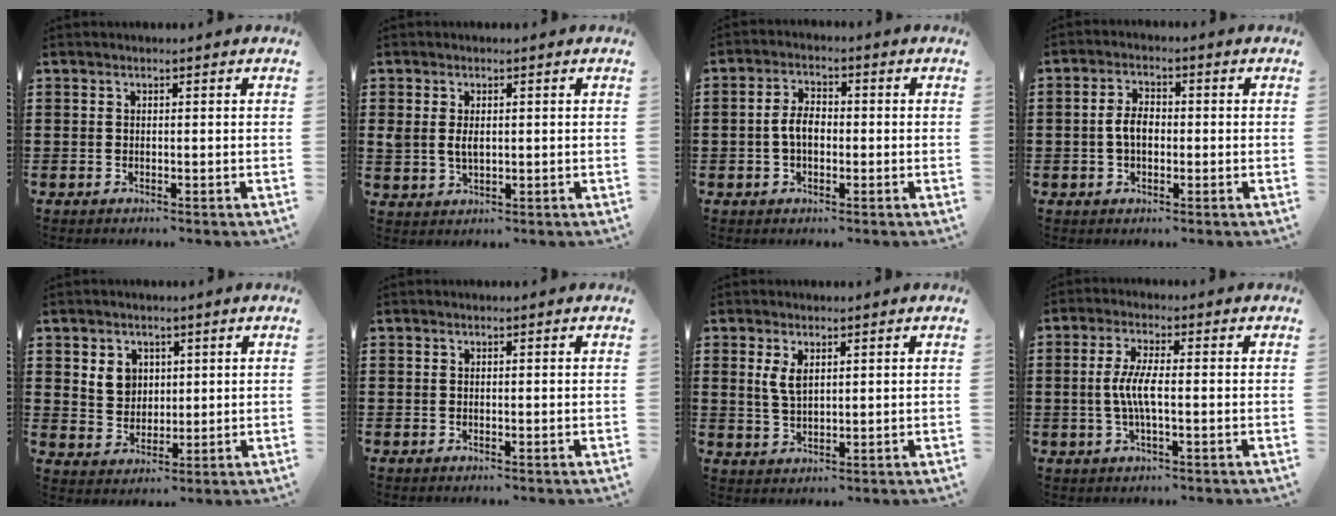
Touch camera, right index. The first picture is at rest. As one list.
[{"total": 2.8, "force": [0.5, 1.8, 2.2], "torque": [-0.046, 0.008, 0.009]}, {"total": 3.9, "force": [-0.6, 2.3, 3.1], "torque": [-0.073, 0.001, -0.017]}, {"total": 3.7, "force": [-0.5, 2.2, 3.0], "torque": [-0.064, 0.004, -0.013]}, {"total": 4.3, "force": [1.8, 3.7, 1.2], "torque": [-0.033, 0.009, 0.031]}, {"total": 0.0}, {"total": 3.3, "force": [1.4, 1.5, 2.6], "torque": [-0.057, 0.005, 0.024]}, {"total": 4.8, "force": [-0.7, 0.9, 4.7], "torque": [-0.104, -0.006, -0.022]}]